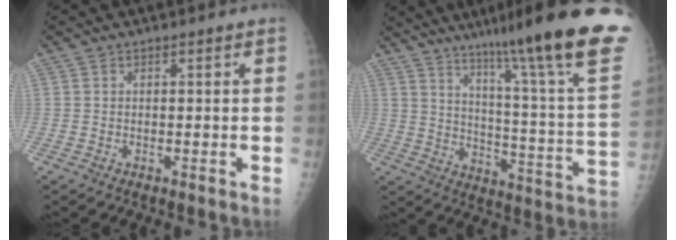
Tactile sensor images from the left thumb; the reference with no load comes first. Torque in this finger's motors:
{"motor_torque": [1.88, -0.78, 1.23, -1.54, 0.35]}